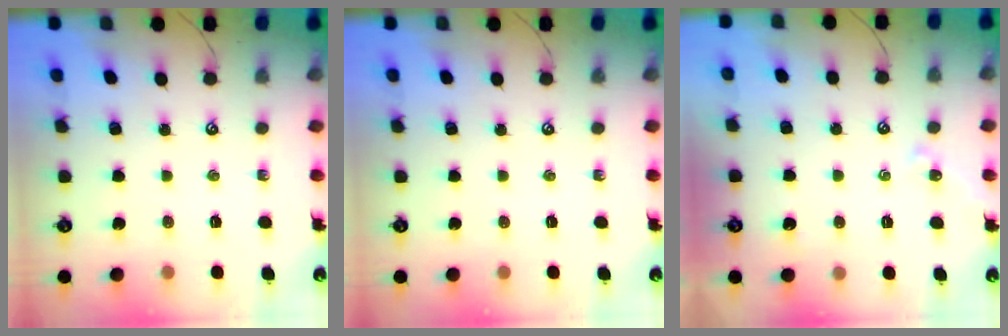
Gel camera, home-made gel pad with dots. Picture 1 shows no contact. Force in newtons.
{"total": 0.0}
{"total": 2.2, "press": 2.1, "slide": 0.5}